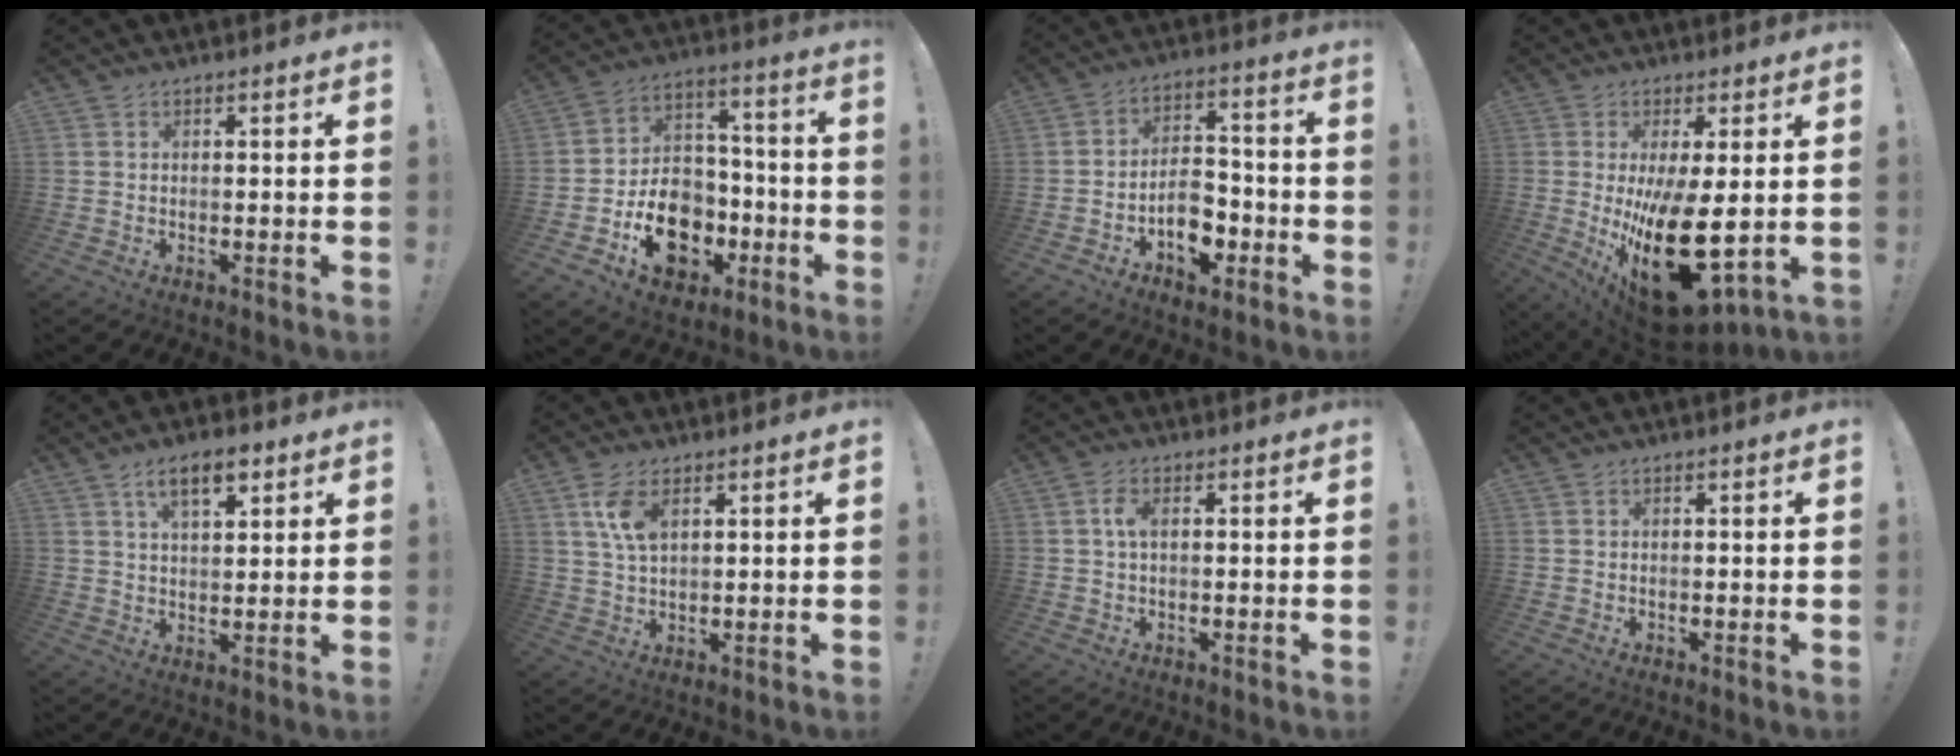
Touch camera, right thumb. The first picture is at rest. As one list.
[{"total": 16.4, "force": [-6.1, 12.9, 8.2], "torque": [-0.107, 0.047, -0.094]}, {"total": 10.3, "force": [-4.3, 6.9, 6.4], "torque": [-0.090, 0.031, -0.070]}, {"total": 21.6, "force": [-1.7, 9.8, 19.2], "torque": [-0.296, -0.028, -0.002]}, {"total": 8.0, "force": [4.4, 3.5, 5.7], "torque": [-0.084, -0.011, 0.076]}, {"total": 7.2, "force": [3.4, 3.3, 5.5], "torque": [-0.110, -0.010, 0.061]}, {"total": 3.1, "force": [0.4, 1.3, 2.8], "torque": [-0.058, 0.006, 0.006]}, {"total": 0.0}]